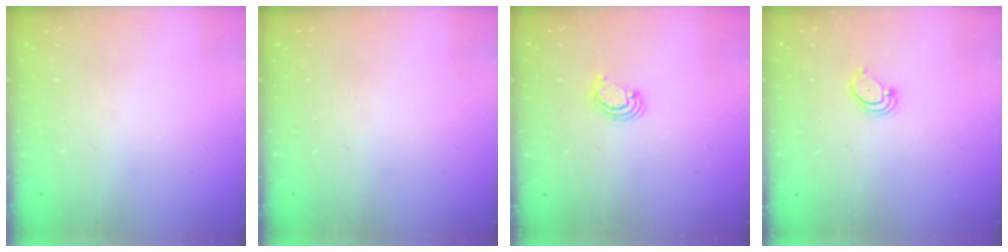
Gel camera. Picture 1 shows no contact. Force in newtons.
{"total": 0.0}
{"total": 2.6, "press": 2.5, "slide": 0.2}
{"total": 3.6, "press": 3.5, "slide": 0.3}